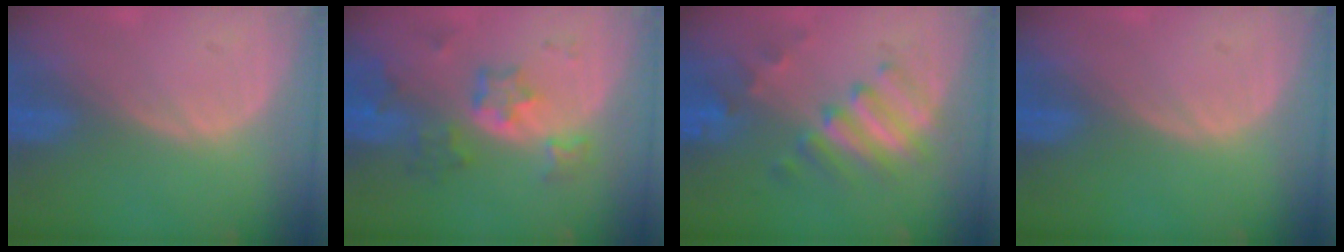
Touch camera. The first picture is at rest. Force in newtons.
{"total": 7.1, "press": 6.5, "slide": 2.9}
{"total": 6.5, "press": 6.5, "slide": 0.8}
{"total": 0.0}